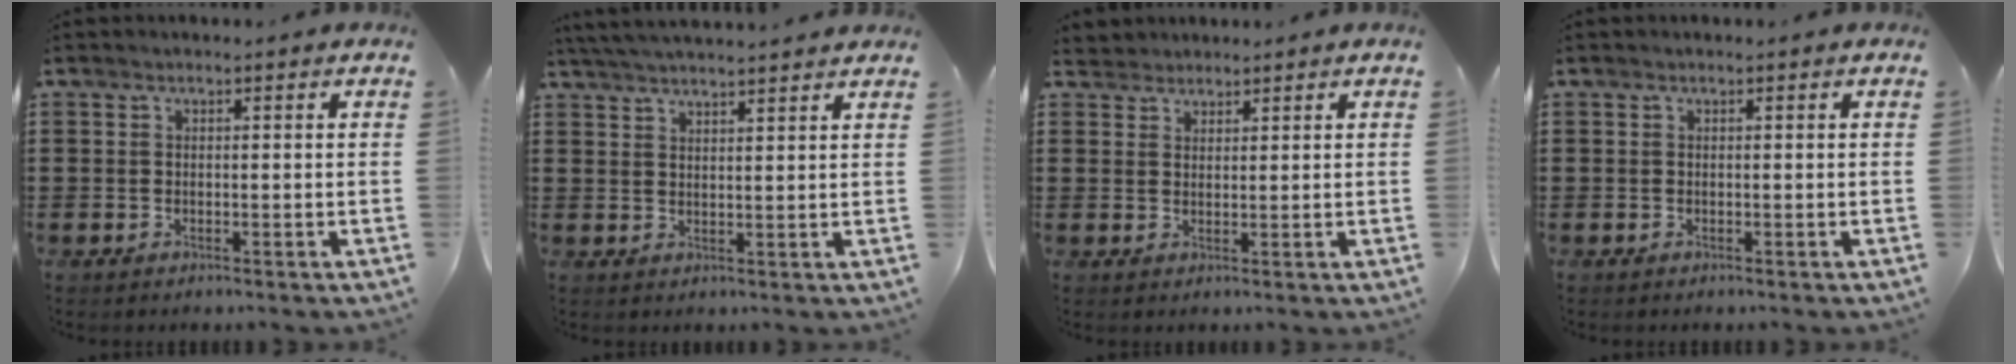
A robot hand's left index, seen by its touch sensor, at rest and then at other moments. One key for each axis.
{"total": 3.6, "fx": 3.5, "fy": -0.6, "fz": 0.7, "tx": -0.025, "ty": -0.010, "tz": 0.065}
{"total": 2.0, "fx": 1.8, "fy": 0.8, "fz": -0.3, "tx": -0.001, "ty": 0.005, "tz": 0.037}
{"total": 0.0}